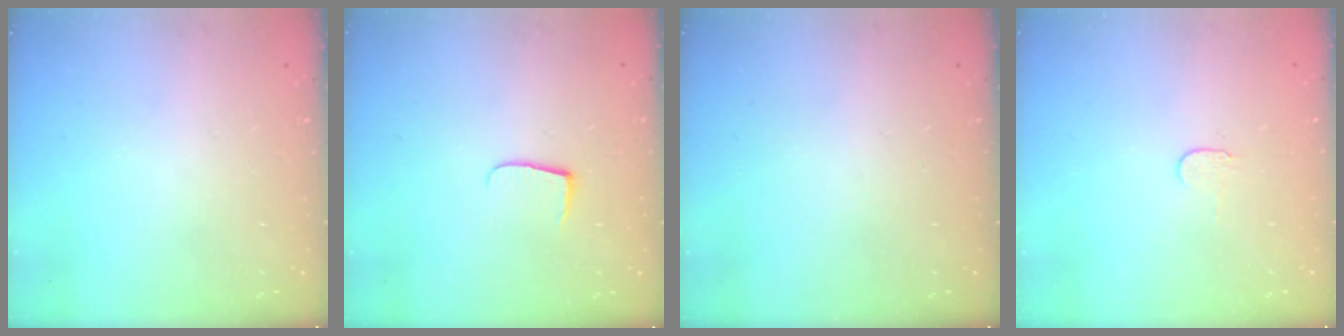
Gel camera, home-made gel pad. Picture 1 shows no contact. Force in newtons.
{"total": 5.2, "press": 5.2, "slide": 0.7}
{"total": 0.0}
{"total": 3.9, "press": 3.8, "slide": 0.4}